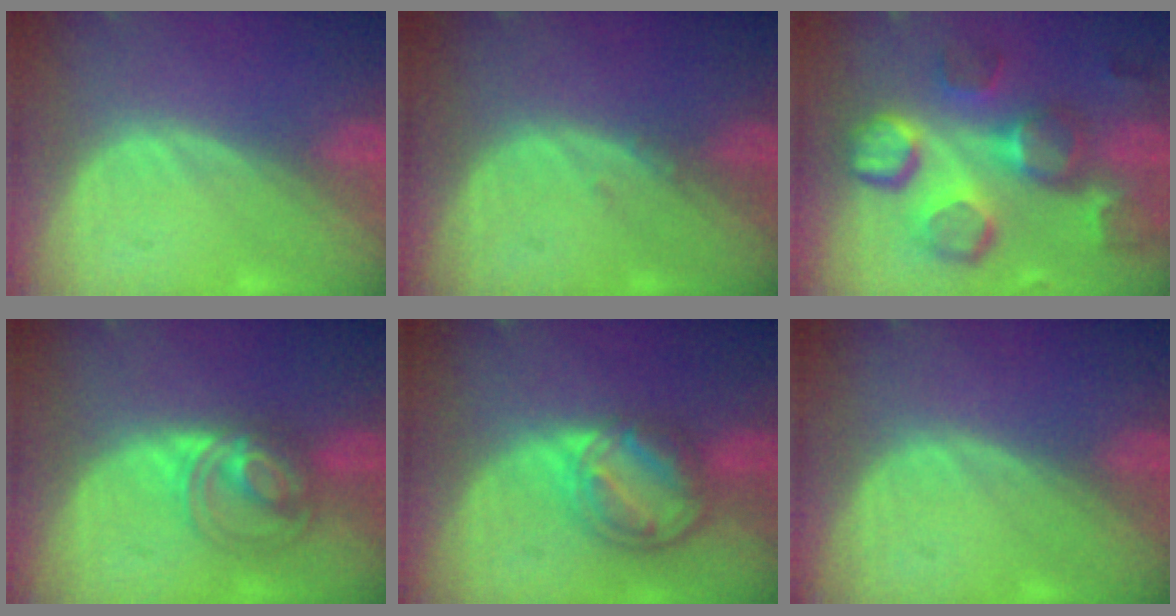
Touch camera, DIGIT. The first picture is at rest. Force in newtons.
{"total": 0.6, "press": 0.5, "slide": 0.1}
{"total": 11.4, "press": 10.8, "slide": 3.6}
{"total": 5.8, "press": 5.8, "slide": 0.3}
{"total": 8.2, "press": 6.9, "slide": 4.4}
{"total": 0.0}